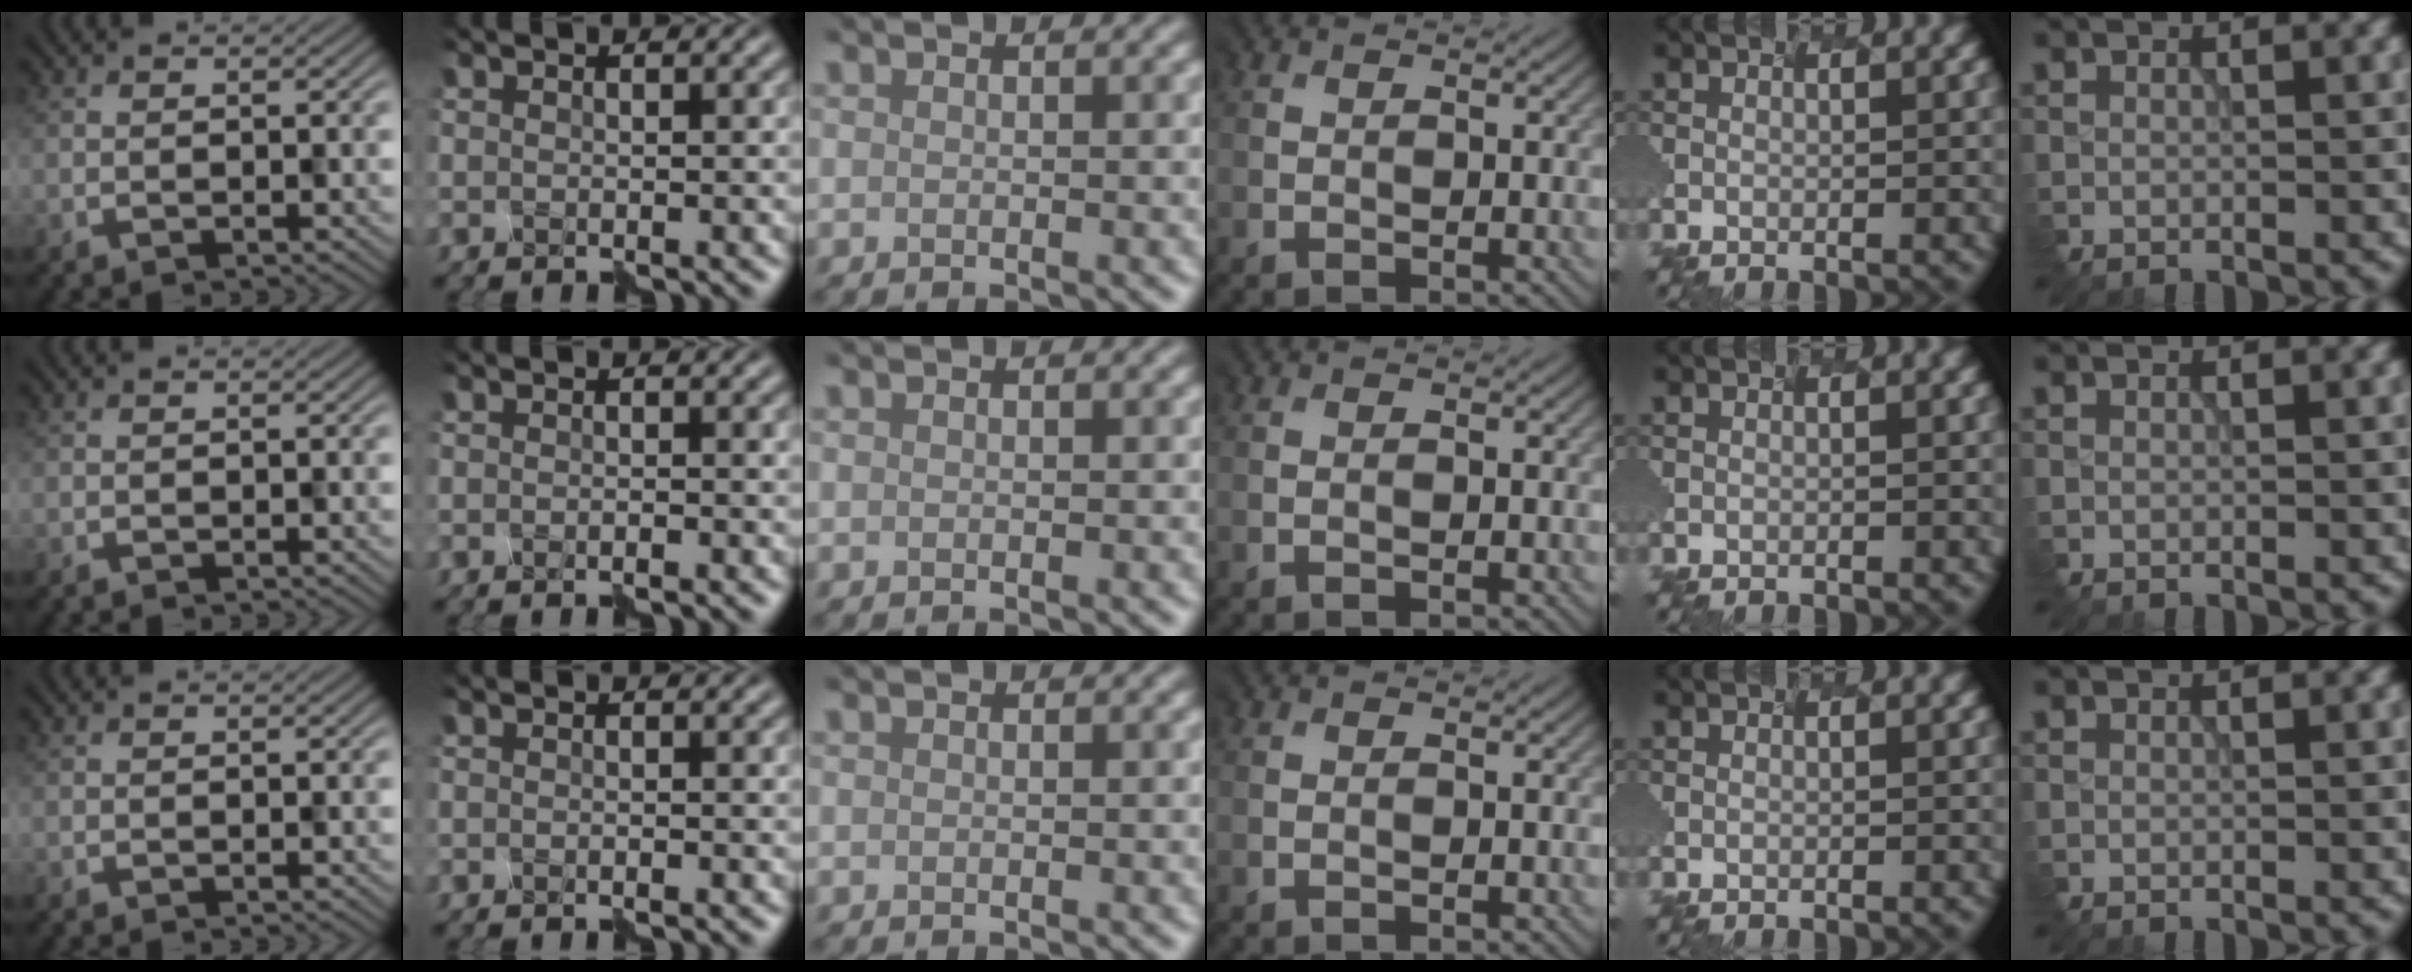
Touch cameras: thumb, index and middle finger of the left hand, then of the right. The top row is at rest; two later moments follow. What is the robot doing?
{"motion": "disassemble", "object": "puzzle pieces"}